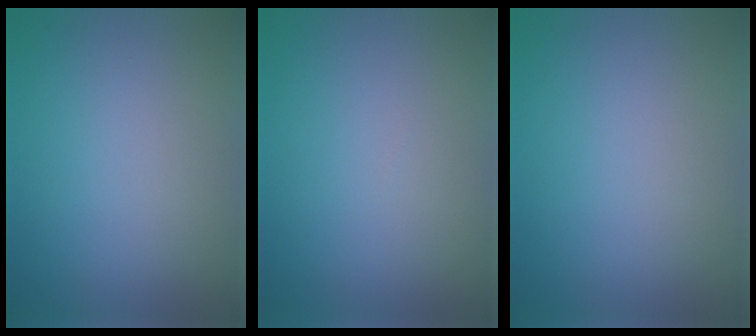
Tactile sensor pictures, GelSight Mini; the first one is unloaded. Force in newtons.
{"total": 0.0}
{"total": 0.0}